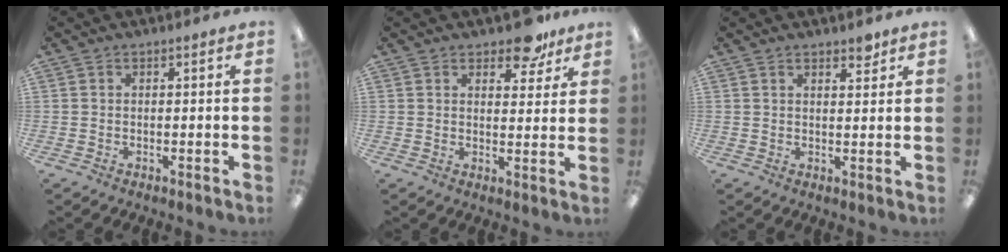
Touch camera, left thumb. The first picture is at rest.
{"total": 8.3, "force": [5.9, 3.9, 4.3], "torque": [-0.042, -0.029, 0.099]}
{"total": 2.7, "force": [2.3, 0.8, 1.2], "torque": [-0.009, -0.011, 0.038]}